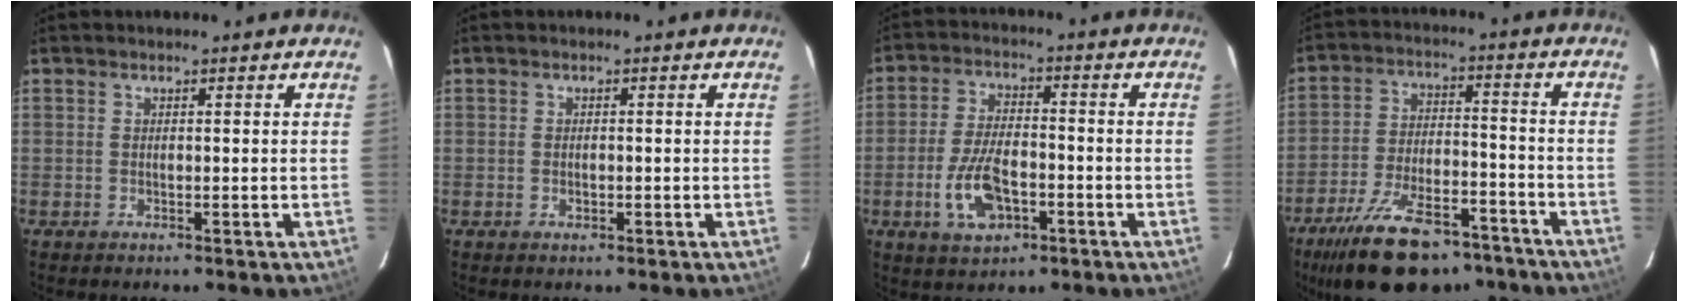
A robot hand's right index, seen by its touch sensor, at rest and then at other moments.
{"total": 1.0, "force": [-0.3, 0.9, 0.4], "torque": [-0.006, 0.001, -0.003]}
{"total": 9.9, "force": [-3.7, 4.9, 7.8], "torque": [-0.163, -0.002, -0.061]}
{"total": 20.7, "force": [-15.5, 8.8, 10.6], "torque": [-0.209, -0.008, -0.232]}